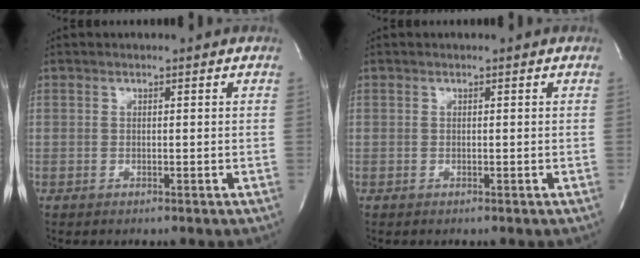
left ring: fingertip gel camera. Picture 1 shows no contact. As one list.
[{"total": 0.0}]